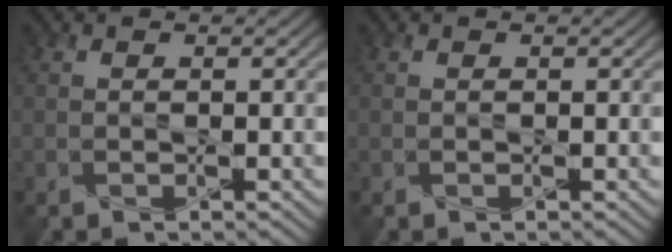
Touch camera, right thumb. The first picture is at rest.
{"total": 0.0}